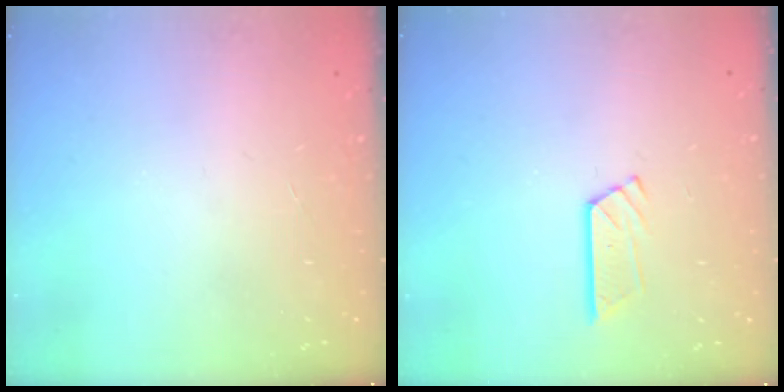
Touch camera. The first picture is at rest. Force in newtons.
{"total": 5.2, "press": 5.2, "slide": 0.3}